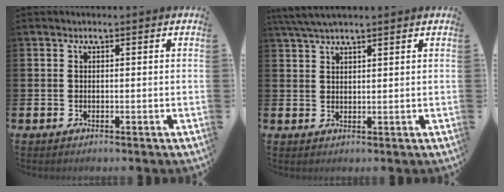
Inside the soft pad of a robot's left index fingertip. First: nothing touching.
{"total": 3.9, "force": [3.3, 0.6, 1.9], "torque": [-0.048, -0.004, 0.063]}